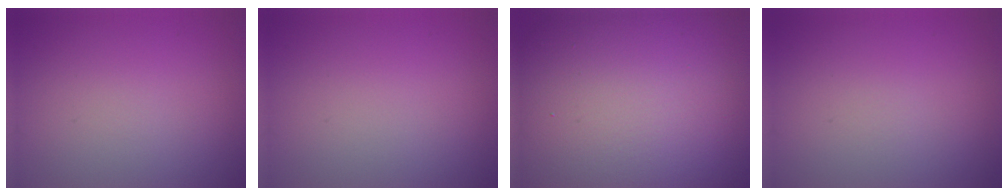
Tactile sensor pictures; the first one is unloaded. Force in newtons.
{"total": 0.0}
{"total": 22.1, "press": 22.0, "slide": 1.5}
{"total": 0.0}